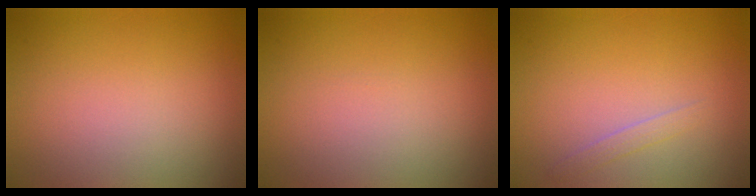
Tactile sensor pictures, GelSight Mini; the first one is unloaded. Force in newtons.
{"total": 0.0}
{"total": 0.9, "press": 0.9, "slide": 0.0}